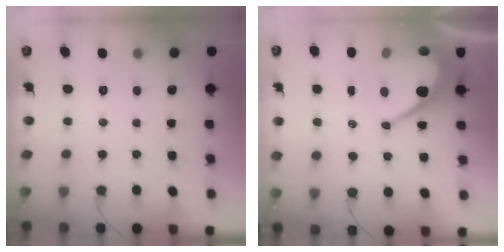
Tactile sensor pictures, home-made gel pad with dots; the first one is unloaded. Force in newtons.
{"total": 13.6, "press": 13.6, "slide": 1.0}